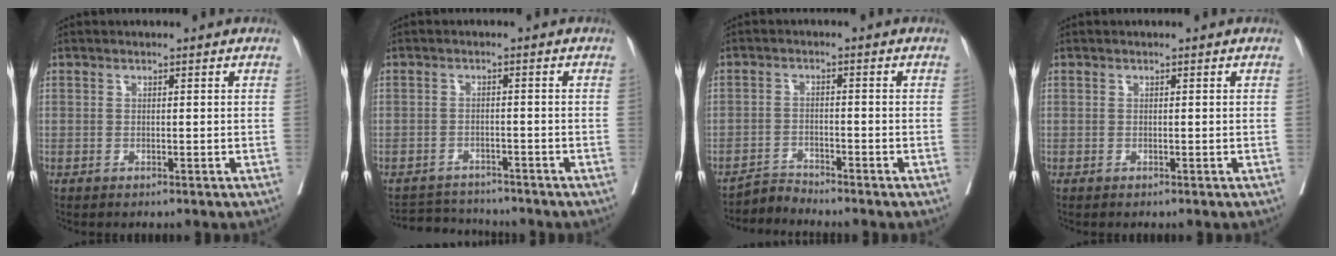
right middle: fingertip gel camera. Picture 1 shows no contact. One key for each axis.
{"total": 5.1, "fx": -5.1, "fy": 0.7, "fz": -0.3, "tx": 0.005, "ty": 0.004, "tz": -0.081}
{"total": 2.7, "fx": -2.4, "fy": -0.5, "fz": -1.1, "tx": 0.030, "ty": -0.011, "tz": -0.041}
{"total": 0.0}